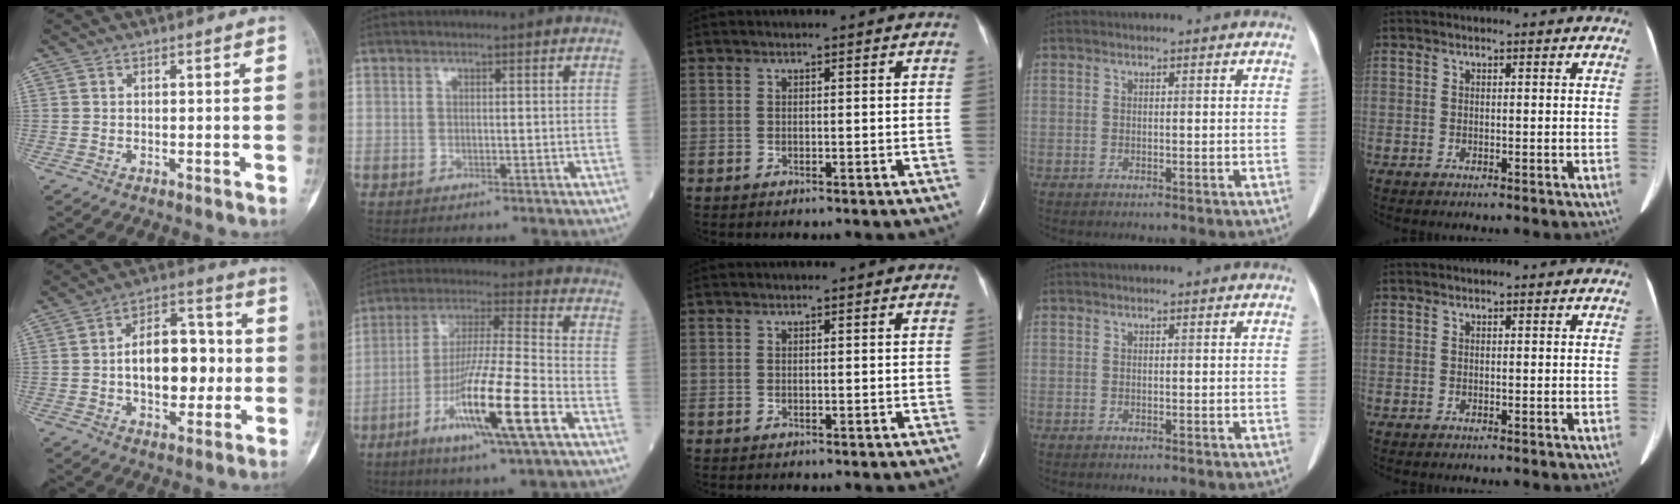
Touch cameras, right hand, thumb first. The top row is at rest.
{"thumb": {"total": 14.8, "force": [-0.5, 9.0, 11.8], "torque": [-0.140, 0.031, -0.009]}, "index": {"total": 15.1, "force": [-6.6, -0.1, 13.5], "torque": [-0.260, -0.021, -0.120]}}